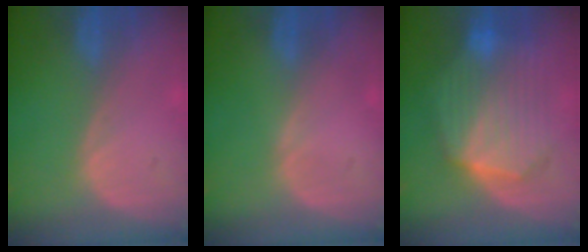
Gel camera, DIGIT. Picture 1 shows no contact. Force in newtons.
{"total": 0.0}
{"total": 10.7, "press": 10.7, "slide": 0.7}